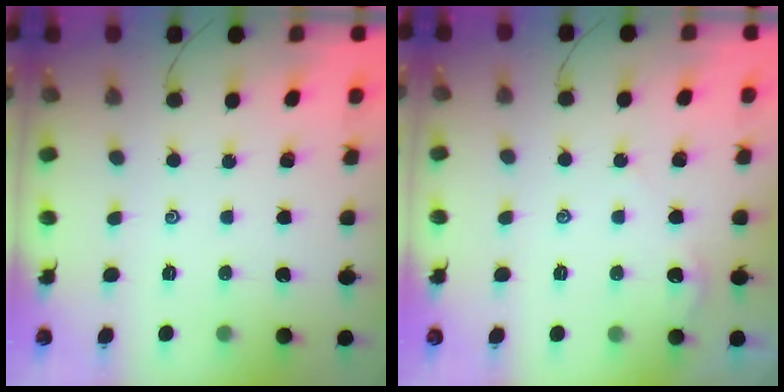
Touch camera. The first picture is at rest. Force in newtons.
{"total": 0.6, "press": 0.5, "slide": 0.3}